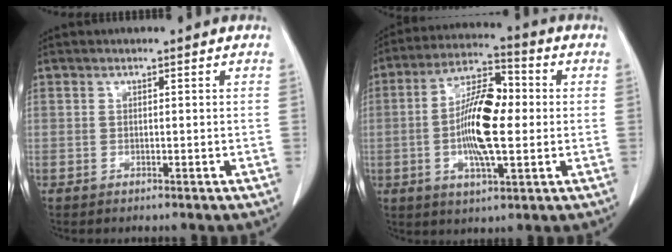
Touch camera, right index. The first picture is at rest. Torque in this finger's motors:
{"motor_torque": [0.89, 0.36, 0.33, 0.15]}